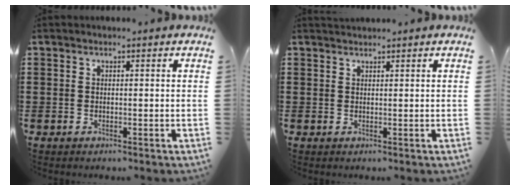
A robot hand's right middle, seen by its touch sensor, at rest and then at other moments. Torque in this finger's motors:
{"motor_torque": [-0.20, 0.04, 0.04, -0.01]}